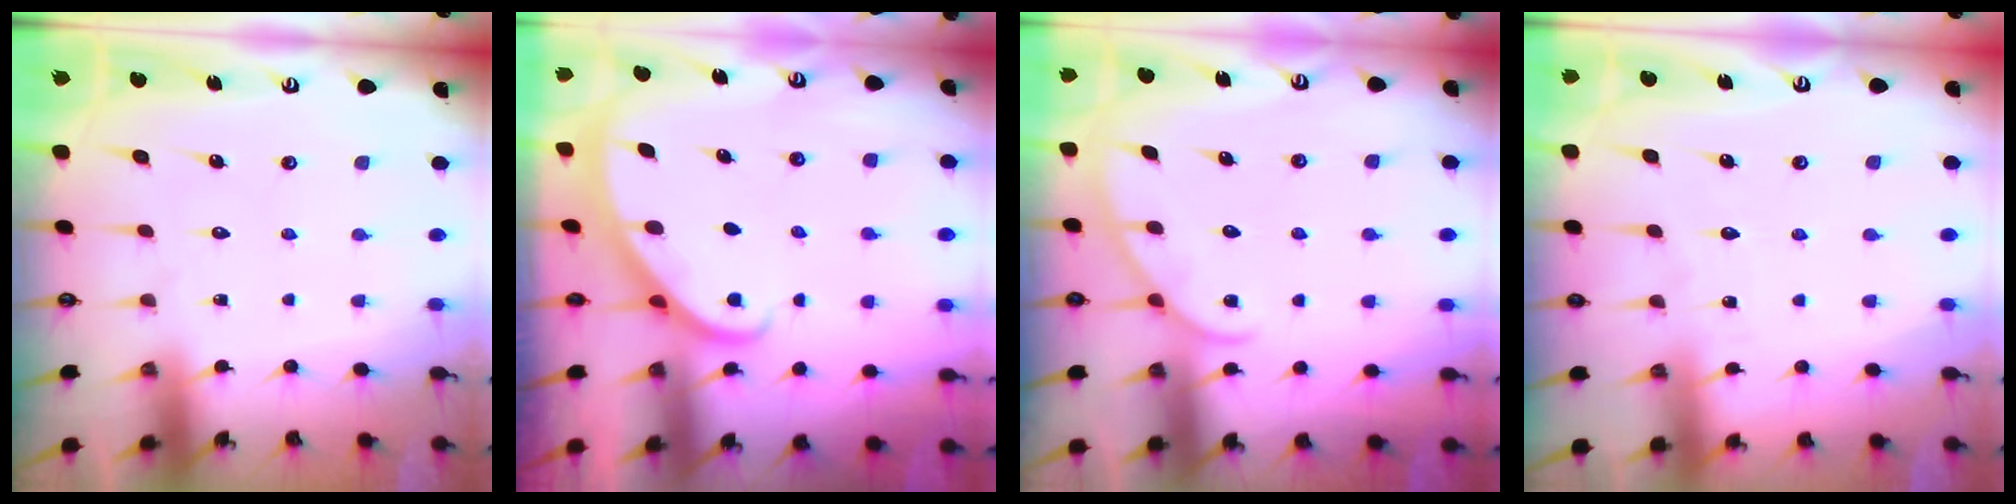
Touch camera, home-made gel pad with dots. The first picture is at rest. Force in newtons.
{"total": 2.2, "press": 2.2, "slide": 0.1}
{"total": 4.0, "press": 4.0, "slide": 0.4}
{"total": 2.2, "press": 2.2, "slide": 0.2}